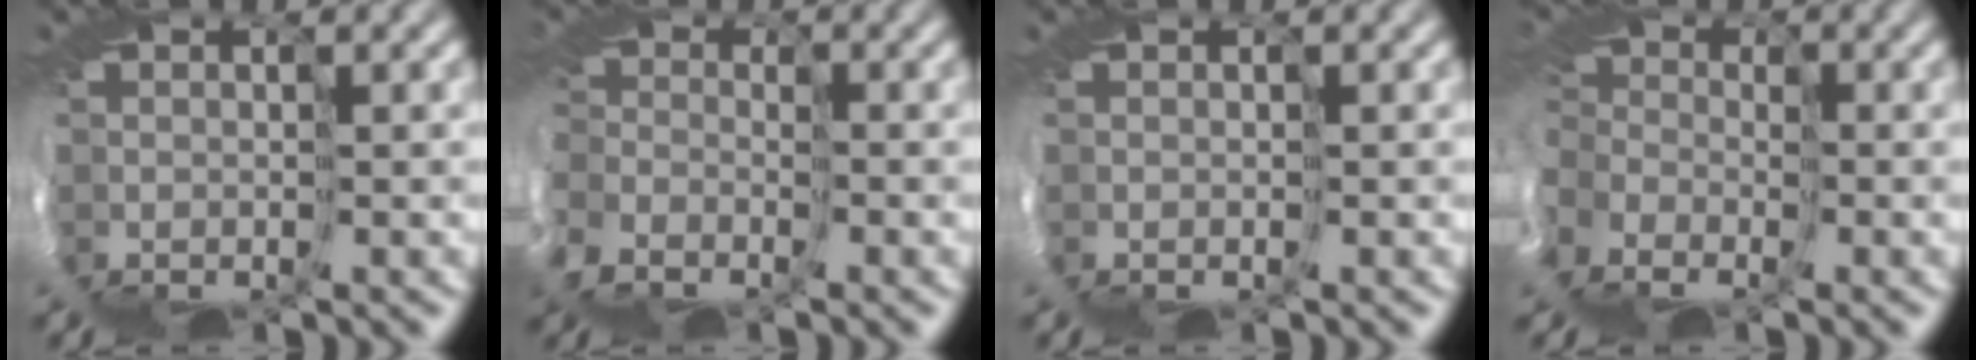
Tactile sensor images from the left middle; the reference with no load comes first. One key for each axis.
{"total": 7.0, "fx": -4.8, "fy": 4.6, "fz": 2.3, "tx": -0.067, "ty": -0.030, "tz": -0.073}
{"total": 0.0}
{"total": 12.2, "fx": -6.5, "fy": 8.8, "fz": 5.3, "tx": -0.136, "ty": -0.040, "tz": -0.101}